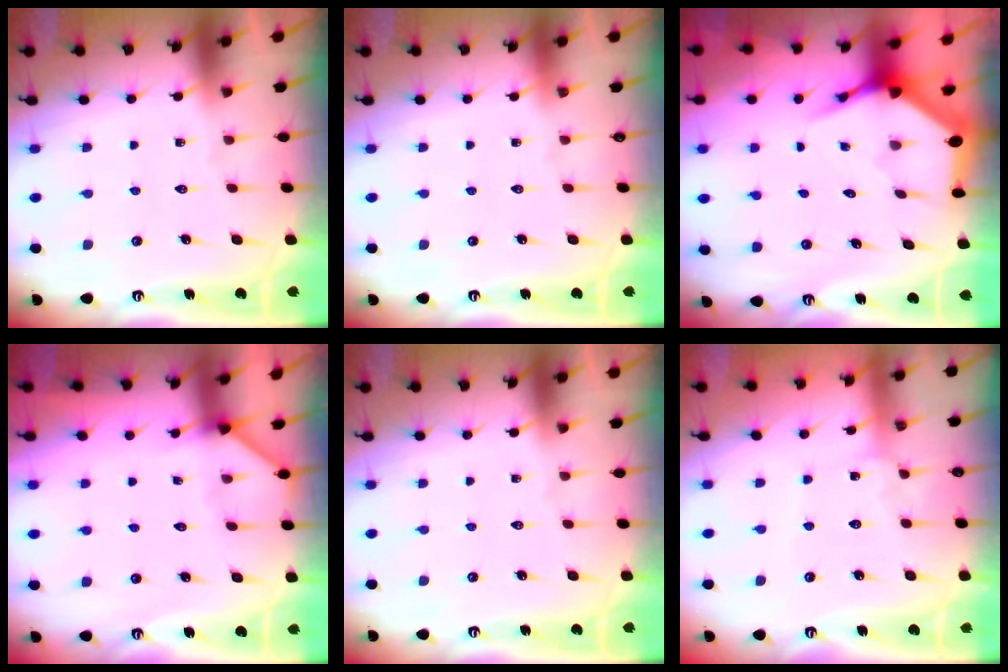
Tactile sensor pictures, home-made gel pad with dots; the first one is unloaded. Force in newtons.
{"total": 0.0}
{"total": 3.8, "press": 3.8, "slide": 0.6}
{"total": 2.7, "press": 2.7, "slide": 0.4}
{"total": 0.0}
{"total": 1.8, "press": 1.8, "slide": 0.2}